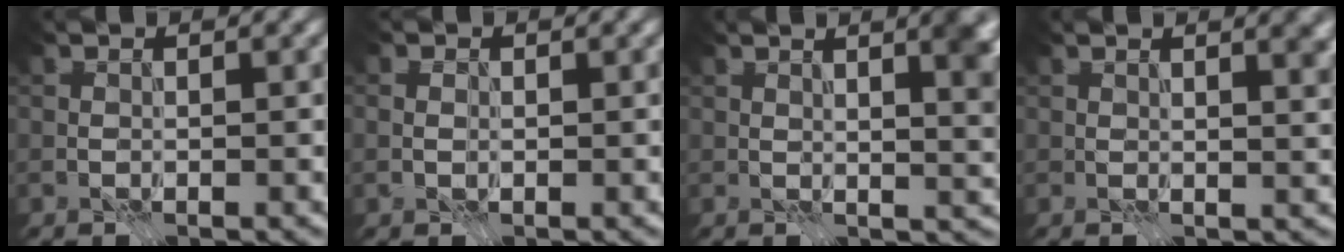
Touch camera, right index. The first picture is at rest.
{"total": 1.0, "force": [0.0, 0.8, 0.6], "torque": [-0.011, 0.003, -0.002]}
{"total": 4.7, "force": [2.1, 1.1, 4.0], "torque": [-0.040, 0.002, 0.034]}
{"total": 2.5, "force": [1.4, 0.5, 2.0], "torque": [-0.027, 0.000, 0.023]}